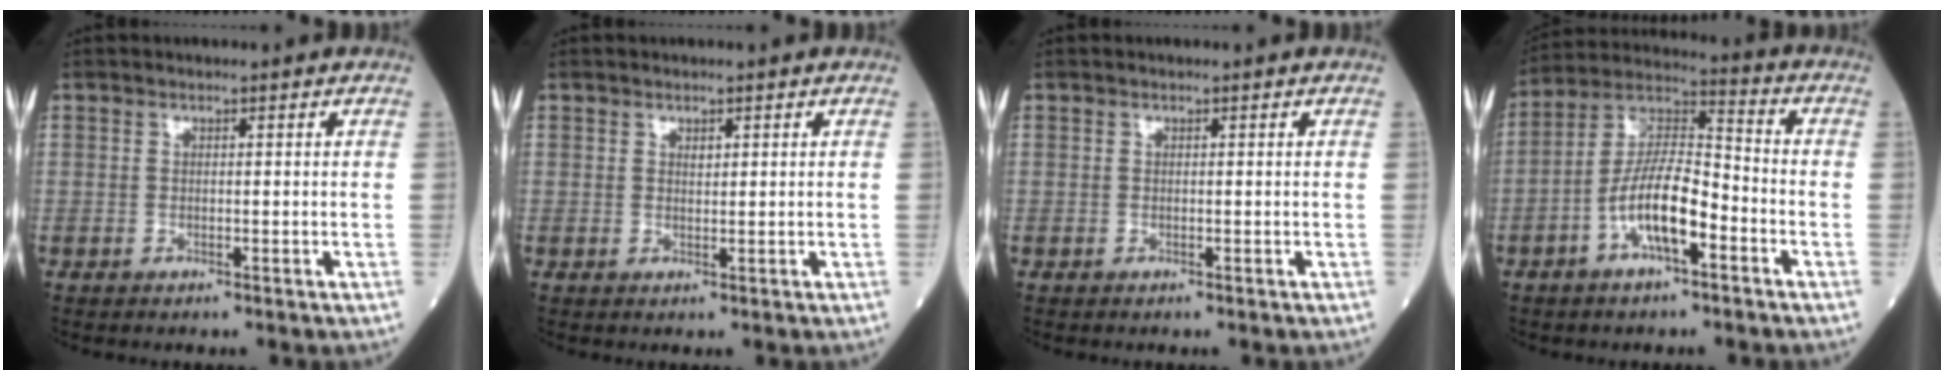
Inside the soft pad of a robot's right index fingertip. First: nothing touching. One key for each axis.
{"total": 0.8, "fx": 0.4, "fy": 0.4, "fz": 0.6, "tx": -0.008, "ty": -0.003, "tz": 0.008}
{"total": 0.0}
{"total": 11.1, "fx": -4.3, "fy": 3.1, "fz": 9.7, "tx": -0.194, "ty": 0.016, "tz": -0.082}